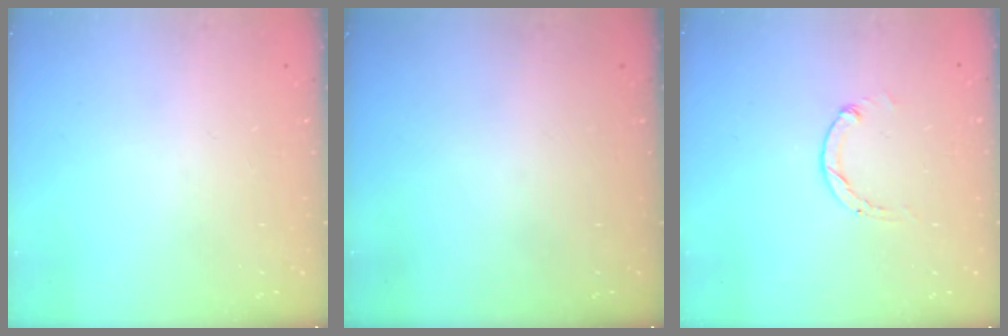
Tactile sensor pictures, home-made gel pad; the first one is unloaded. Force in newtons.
{"total": 0.0}
{"total": 1.2, "press": 1.2, "slide": 0.3}